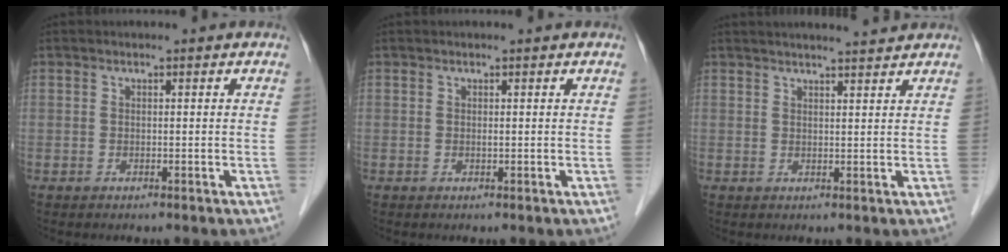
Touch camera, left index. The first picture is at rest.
{"total": 0.0}
{"total": 6.2, "force": [5.8, -0.1, 2.4], "torque": [-0.035, 0.013, 0.072]}